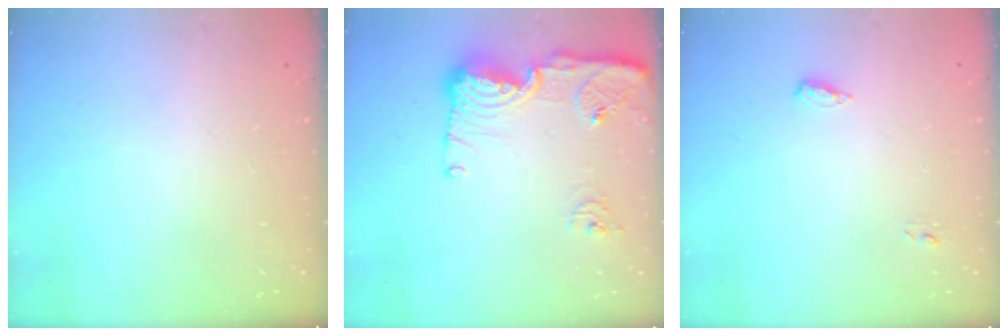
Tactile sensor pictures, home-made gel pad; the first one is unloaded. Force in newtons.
{"total": 14.8, "press": 14.7, "slide": 1.5}
{"total": 4.9, "press": 4.6, "slide": 1.5}